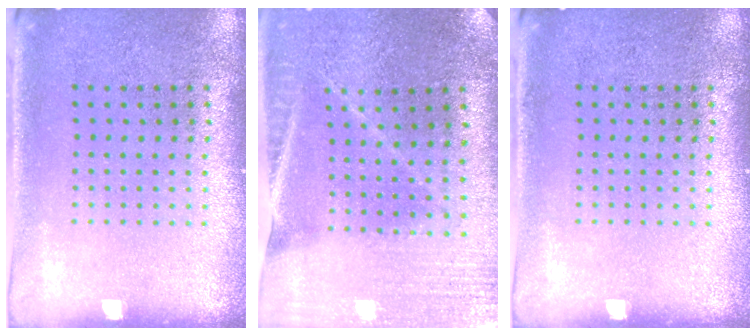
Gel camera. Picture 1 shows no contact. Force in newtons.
{"total": 0.9, "press": 0.9, "slide": 0.1}
{"total": 0.0}